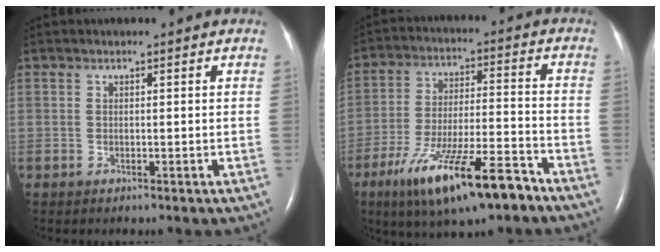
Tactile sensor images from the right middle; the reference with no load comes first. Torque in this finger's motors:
{"motor_torque": [1.08, -1.06, 0.37, 0.21]}